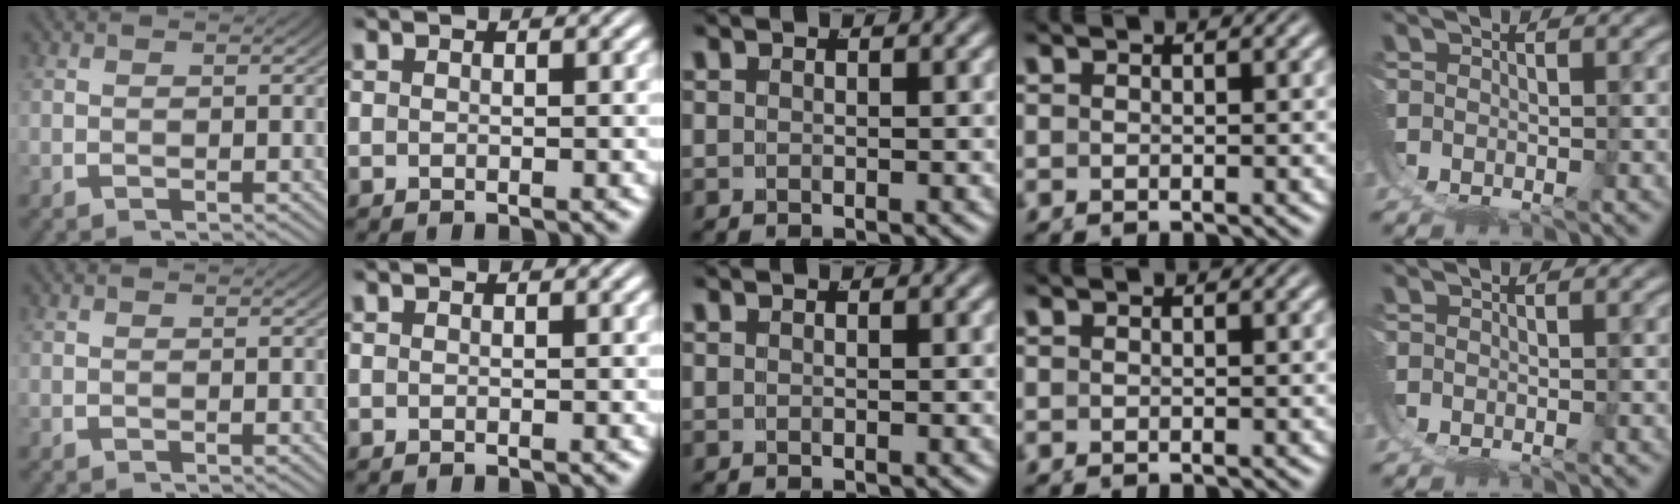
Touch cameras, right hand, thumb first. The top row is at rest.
{}